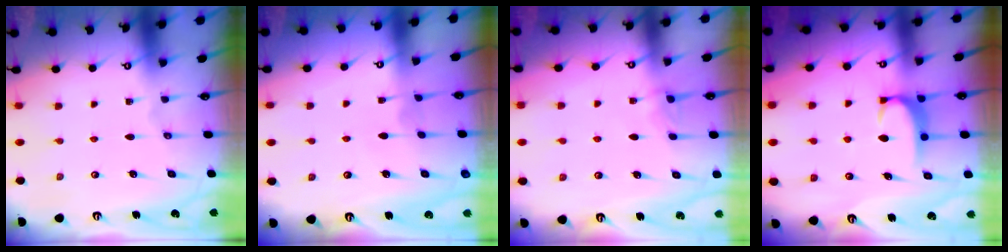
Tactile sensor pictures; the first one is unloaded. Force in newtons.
{"total": 2.3, "press": 2.3, "slide": 0.2}
{"total": 1.8, "press": 1.8, "slide": 0.4}
{"total": 1.6, "press": 1.6, "slide": 0.5}